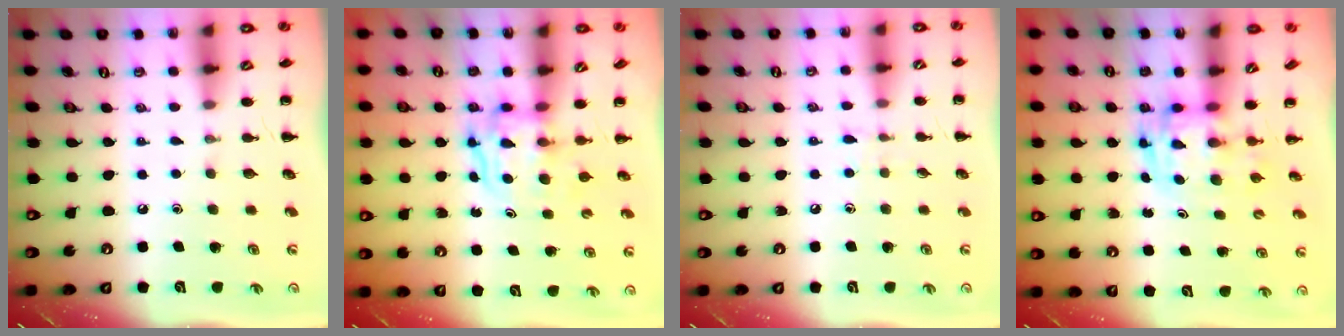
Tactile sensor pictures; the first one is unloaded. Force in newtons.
{"total": 3.7, "press": 3.6, "slide": 0.3}
{"total": 4.5, "press": 4.1, "slide": 1.8}
{"total": 2.8, "press": 2.7, "slide": 0.5}